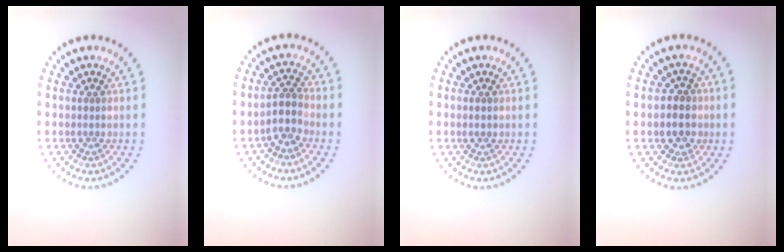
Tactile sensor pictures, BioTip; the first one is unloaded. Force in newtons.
{"total": 2.3, "press": 1.9, "slide": 1.3}
{"total": 0.9, "press": 0.9, "slide": 0.2}
{"total": 2.6, "press": 2.5, "slide": 0.7}